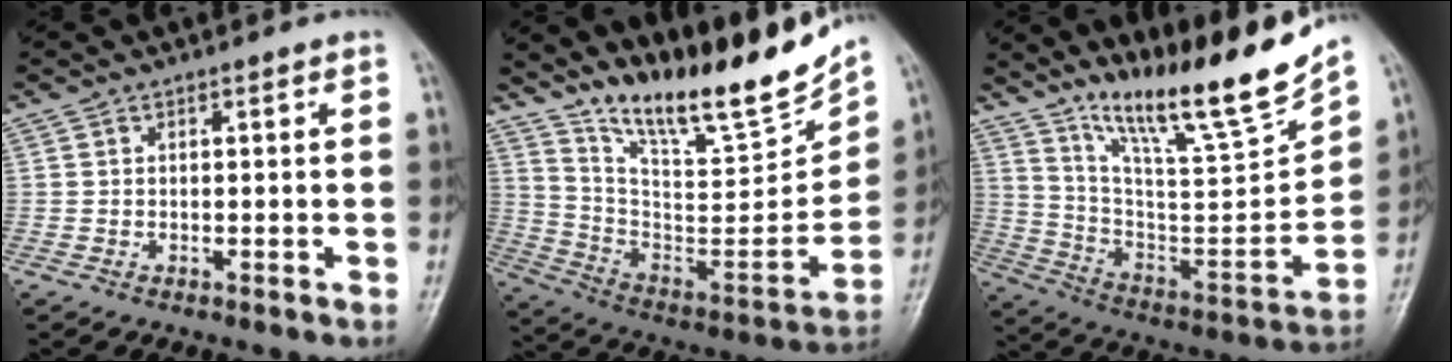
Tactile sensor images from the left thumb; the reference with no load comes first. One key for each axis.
{"total": 22.1, "fx": 18.0, "fy": 4.5, "fz": 12.1, "tx": -0.155, "ty": -0.106, "tz": 0.307}
{"total": 21.7, "fx": 16.7, "fy": 2.3, "fz": 13.6, "tx": -0.184, "ty": -0.095, "tz": 0.294}